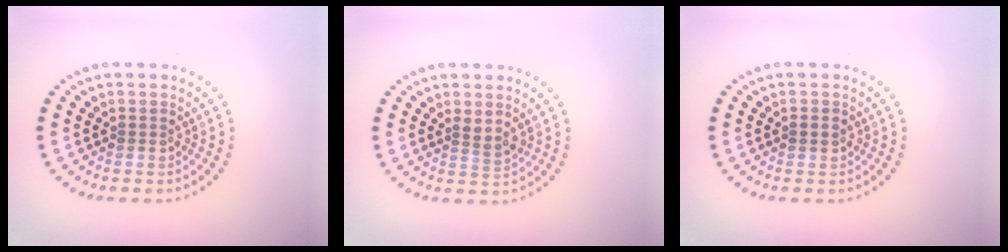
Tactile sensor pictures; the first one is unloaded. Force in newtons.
{"total": 1.5, "press": 1.1, "slide": 1.0}
{"total": 1.1, "press": 1.1, "slide": 0.2}